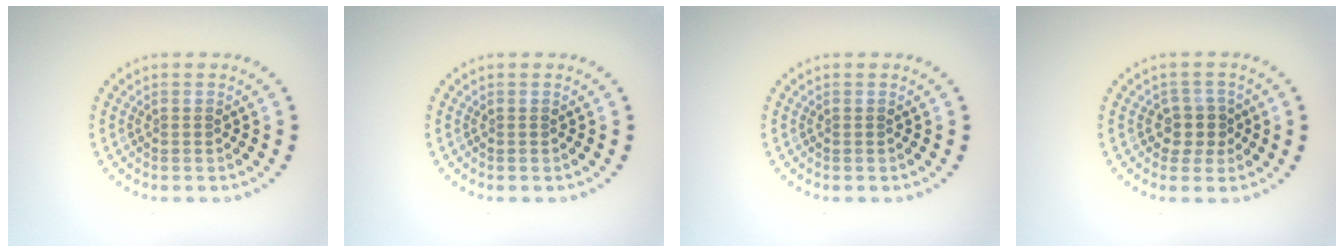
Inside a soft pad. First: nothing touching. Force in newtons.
{"total": 0.0}
{"total": 0.0}
{"total": 2.4, "press": 2.0, "slide": 1.3}